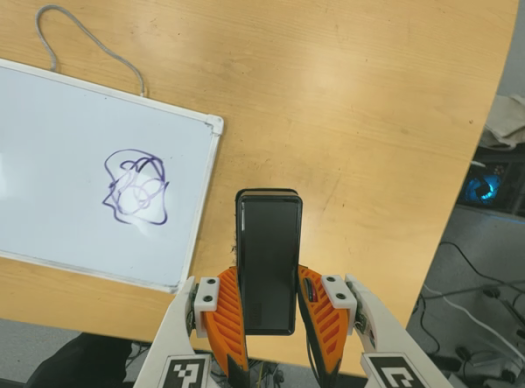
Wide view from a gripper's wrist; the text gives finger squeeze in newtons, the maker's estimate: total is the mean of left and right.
{"total": 5.6, "left": 3.6, "right": 7.6}